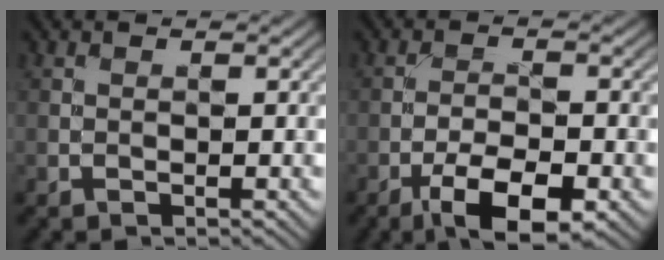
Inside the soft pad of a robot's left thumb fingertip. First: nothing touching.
{"total": 7.9, "force": [-4.5, 2.8, 6.0], "torque": [-0.102, -0.002, -0.077]}